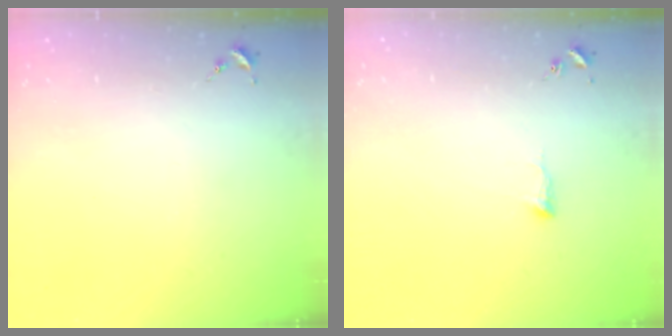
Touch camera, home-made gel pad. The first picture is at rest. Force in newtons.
{"total": 6.0, "press": 6.0, "slide": 0.7}